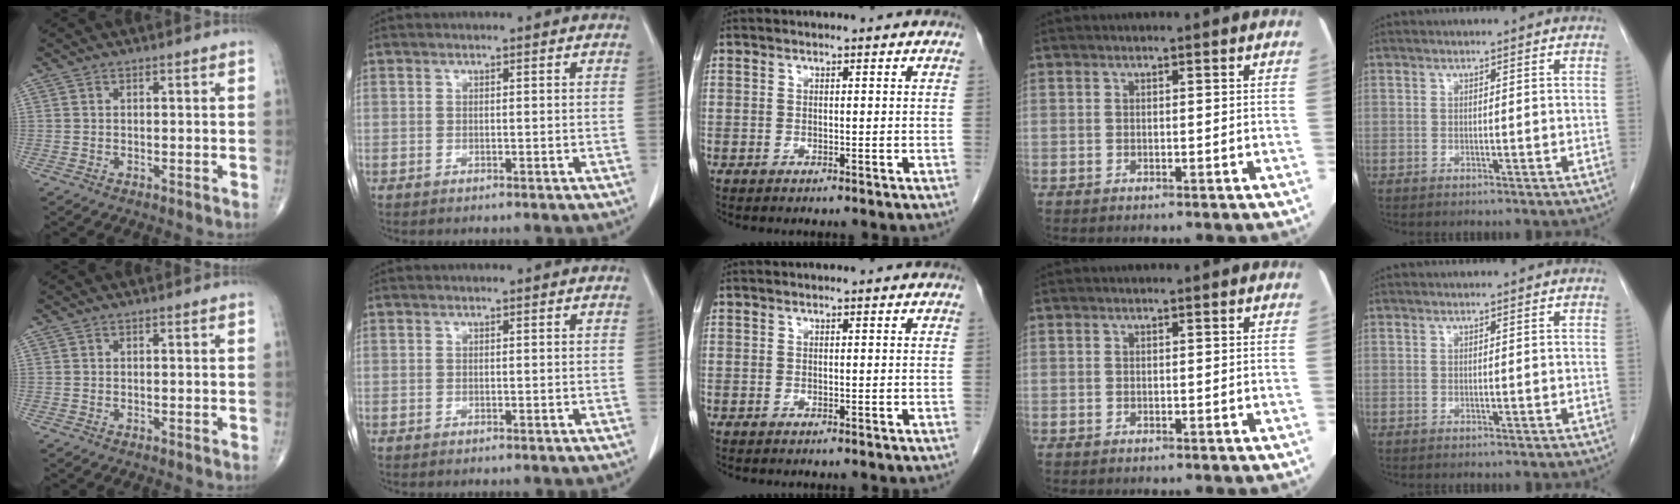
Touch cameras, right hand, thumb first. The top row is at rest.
{}